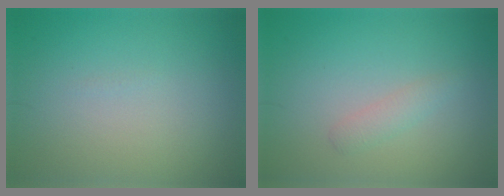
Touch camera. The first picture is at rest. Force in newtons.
{"total": 1.3, "press": 1.3, "slide": 0.1}